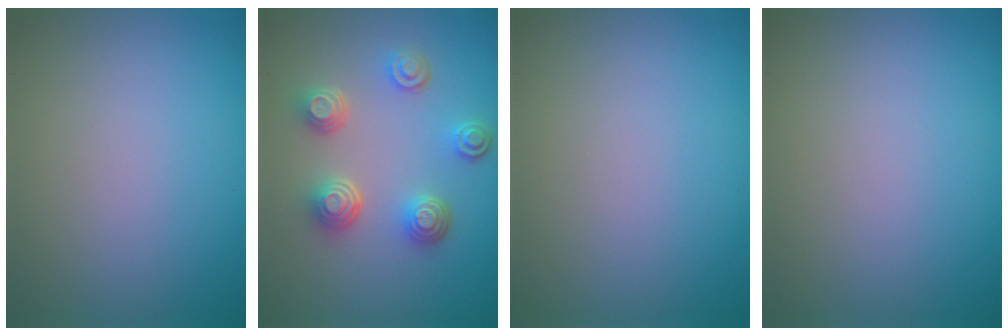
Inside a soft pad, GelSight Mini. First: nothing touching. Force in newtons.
{"total": 4.4, "press": 3.4, "slide": 2.8}
{"total": 0.0}
{"total": 0.0}